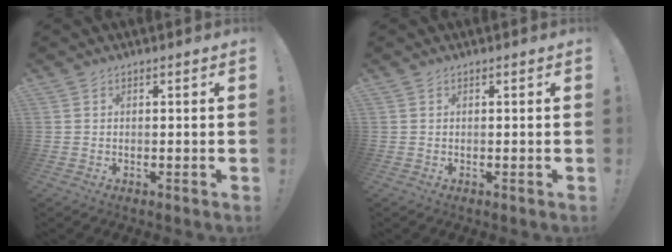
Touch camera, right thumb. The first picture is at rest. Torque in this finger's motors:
{"motor_torque": [-0.07, 0.07, -0.01, -0.01, 0.02]}